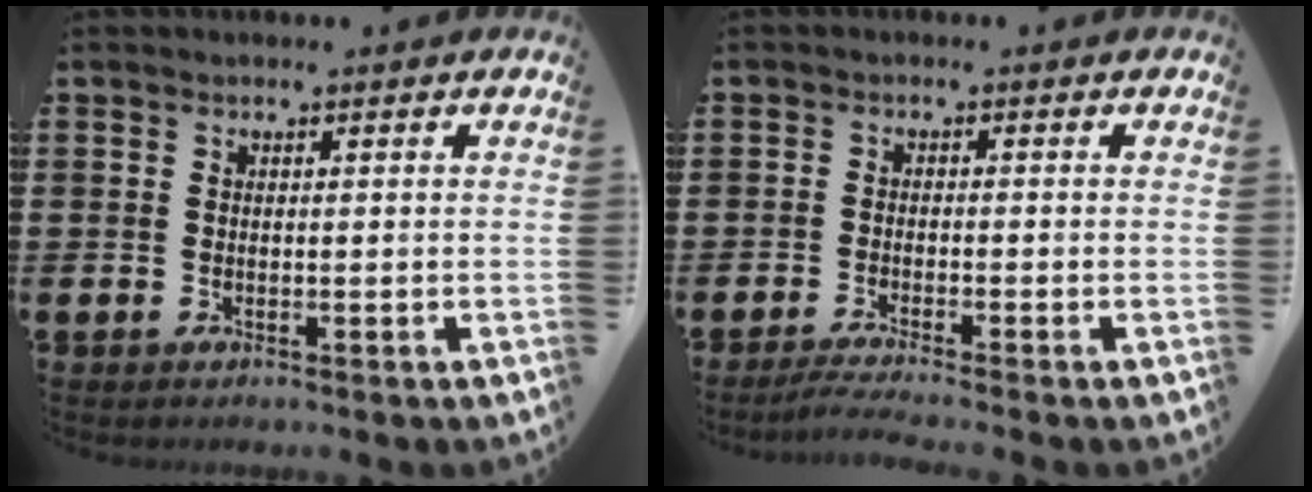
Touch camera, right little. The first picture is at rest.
{"total": 2.0, "force": [-1.5, 0.0, 1.3], "torque": [-0.020, 0.001, -0.028]}